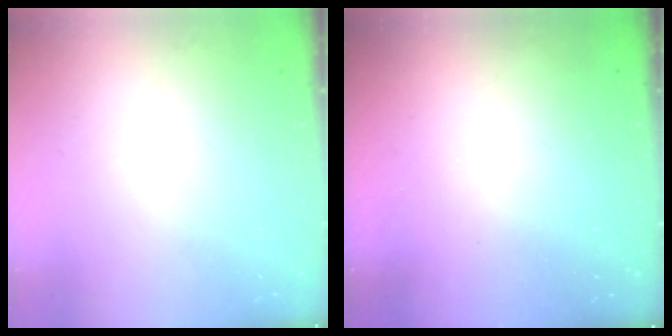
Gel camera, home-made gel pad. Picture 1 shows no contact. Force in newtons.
{"total": 3.1, "press": 3.1, "slide": 0.1}